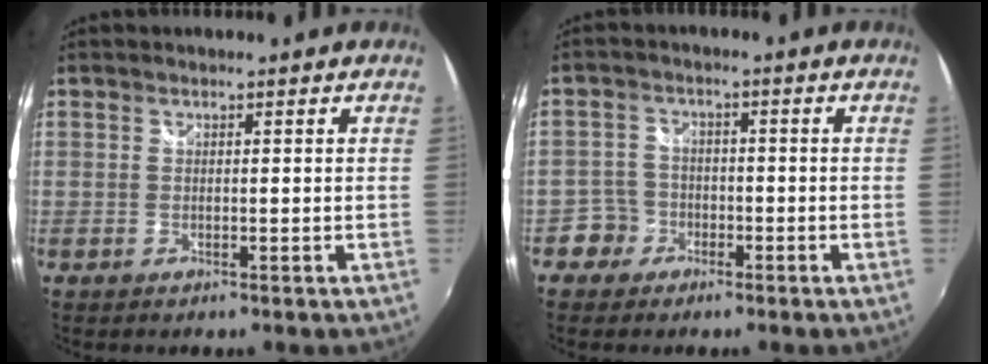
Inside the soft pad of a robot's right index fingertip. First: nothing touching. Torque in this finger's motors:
{"motor_torque": [-0.82, 0.47, -0.94, -0.21]}